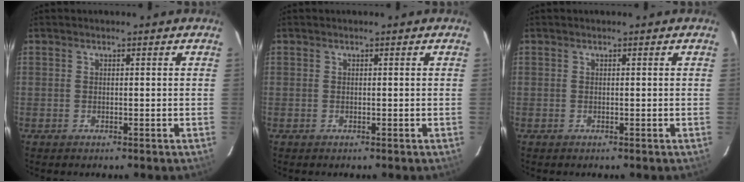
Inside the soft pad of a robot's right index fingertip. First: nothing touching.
{"total": 0.0}
{"total": 0.0}